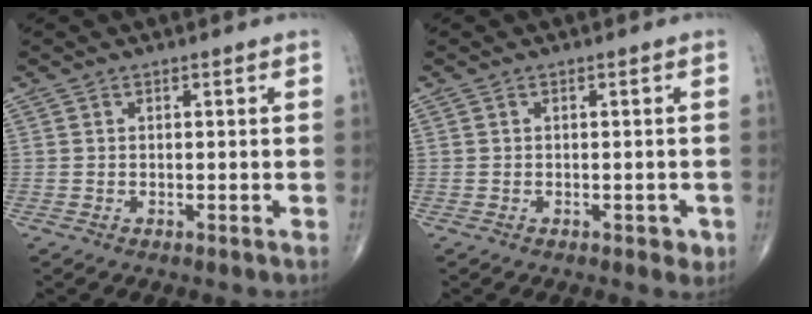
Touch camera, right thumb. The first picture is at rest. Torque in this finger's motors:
{"motor_torque": [-0.13, 0.00, -0.10, -0.08, -0.01]}